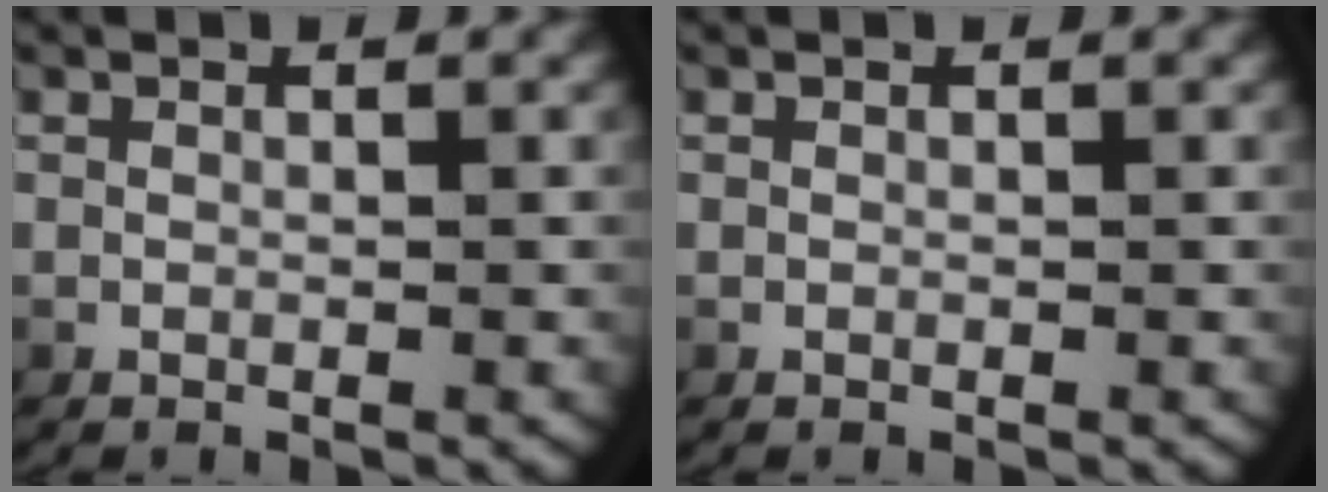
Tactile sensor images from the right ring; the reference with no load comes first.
{"total": 0.0}